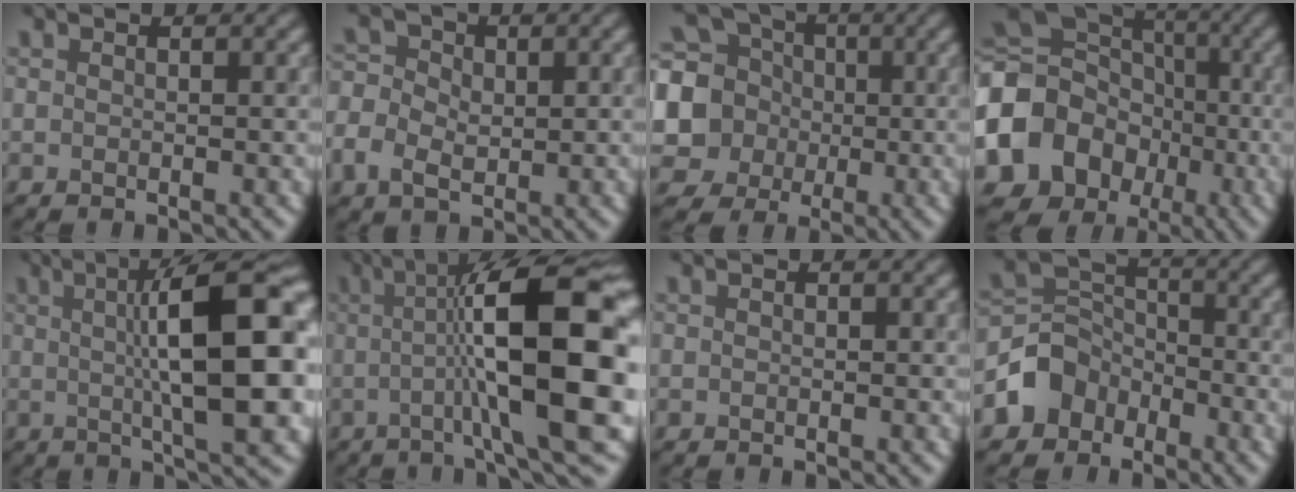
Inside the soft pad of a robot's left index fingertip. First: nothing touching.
{"total": 4.5, "force": [-0.5, 3.7, 2.5], "torque": [-0.042, 0.005, -0.017]}
{"total": 9.4, "force": [0.4, 8.6, 3.9], "torque": [-0.108, 0.006, -0.025]}
{"total": 17.1, "force": [-3.7, 14.8, 7.8], "torque": [-0.173, -0.010, -0.095]}
{"total": 13.7, "force": [1.6, 3.5, 13.2], "torque": [-0.169, 0.014, 0.021]}
{"total": 14.8, "force": [0.2, 3.3, 14.4], "torque": [-0.191, 0.019, -0.001]}
{"total": 0.0}
{"total": 4.4, "force": [-2.4, 3.5, 1.0], "torque": [-0.010, 0.006, -0.056]}